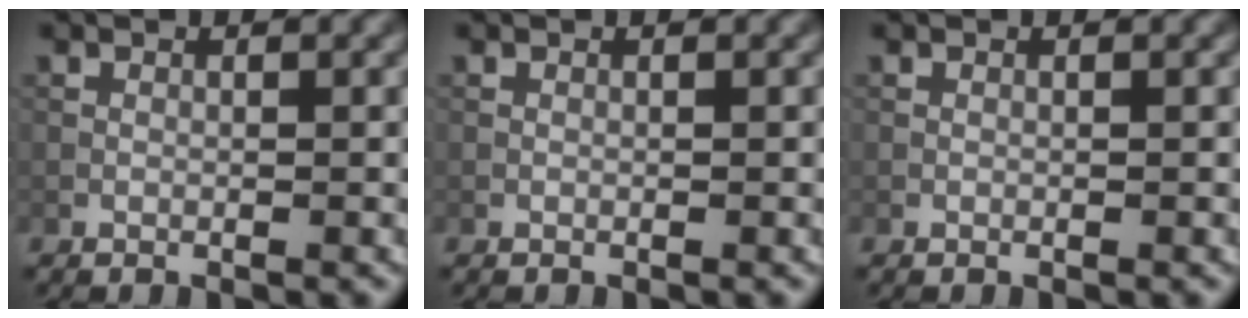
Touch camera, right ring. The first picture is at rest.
{"total": 0.0}
{"total": 0.0}